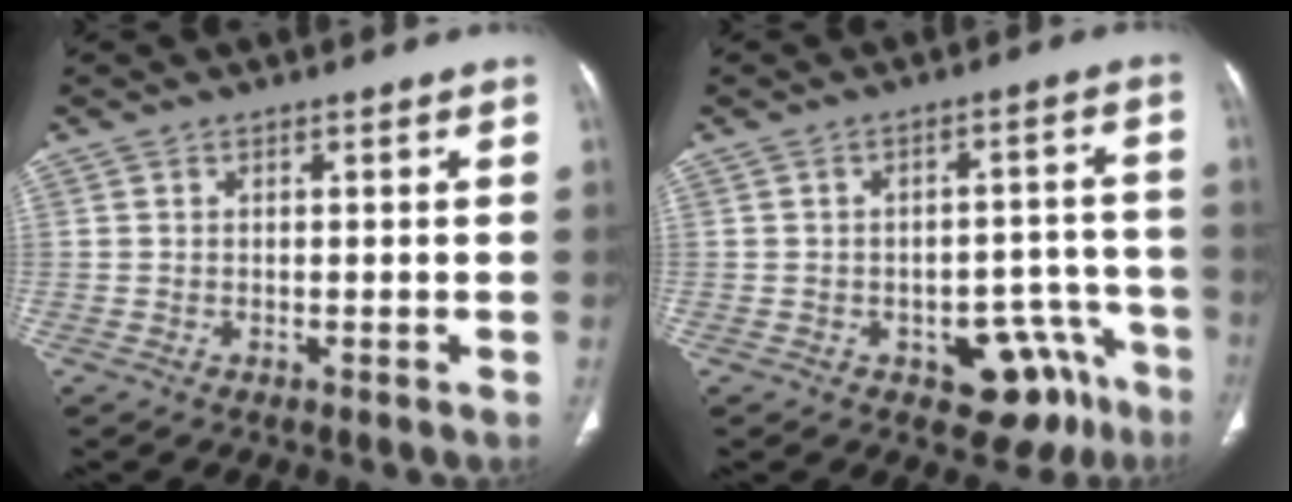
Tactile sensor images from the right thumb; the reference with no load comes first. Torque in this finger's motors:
{"motor_torque": [2.95, 2.06, 1.51, -0.84, 0.39]}